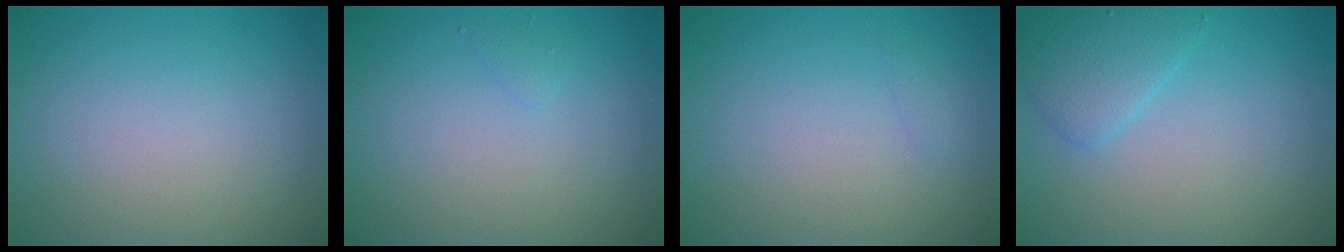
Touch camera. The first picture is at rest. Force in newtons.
{"total": 0.6, "press": 0.6, "slide": 0.0}
{"total": 0.5, "press": 0.5, "slide": 0.0}
{"total": 2.8, "press": 2.8, "slide": 0.1}